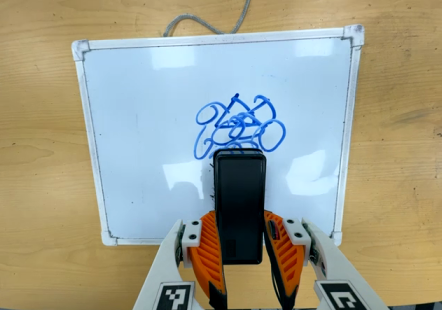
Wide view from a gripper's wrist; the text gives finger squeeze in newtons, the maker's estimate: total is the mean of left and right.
{"total": 5.9, "left": 4.3, "right": 7.6}